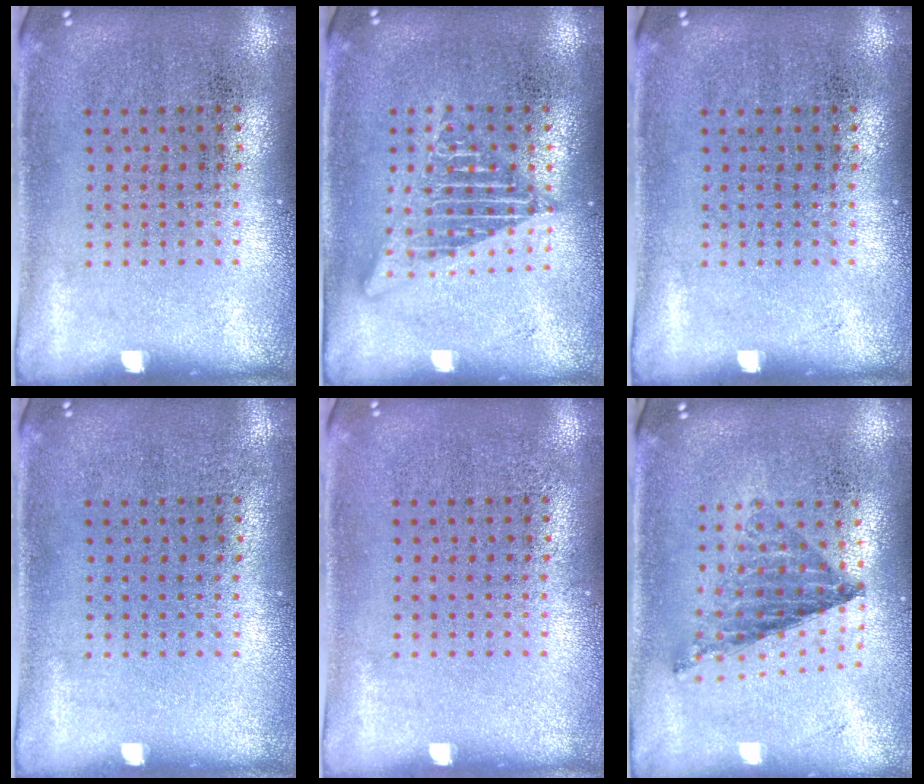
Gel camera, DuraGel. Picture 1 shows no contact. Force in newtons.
{"total": 2.7, "press": 2.7, "slide": 0.3}
{"total": 0.0}
{"total": 0.0}
{"total": 0.0}
{"total": 0.8, "press": 0.8, "slide": 0.1}